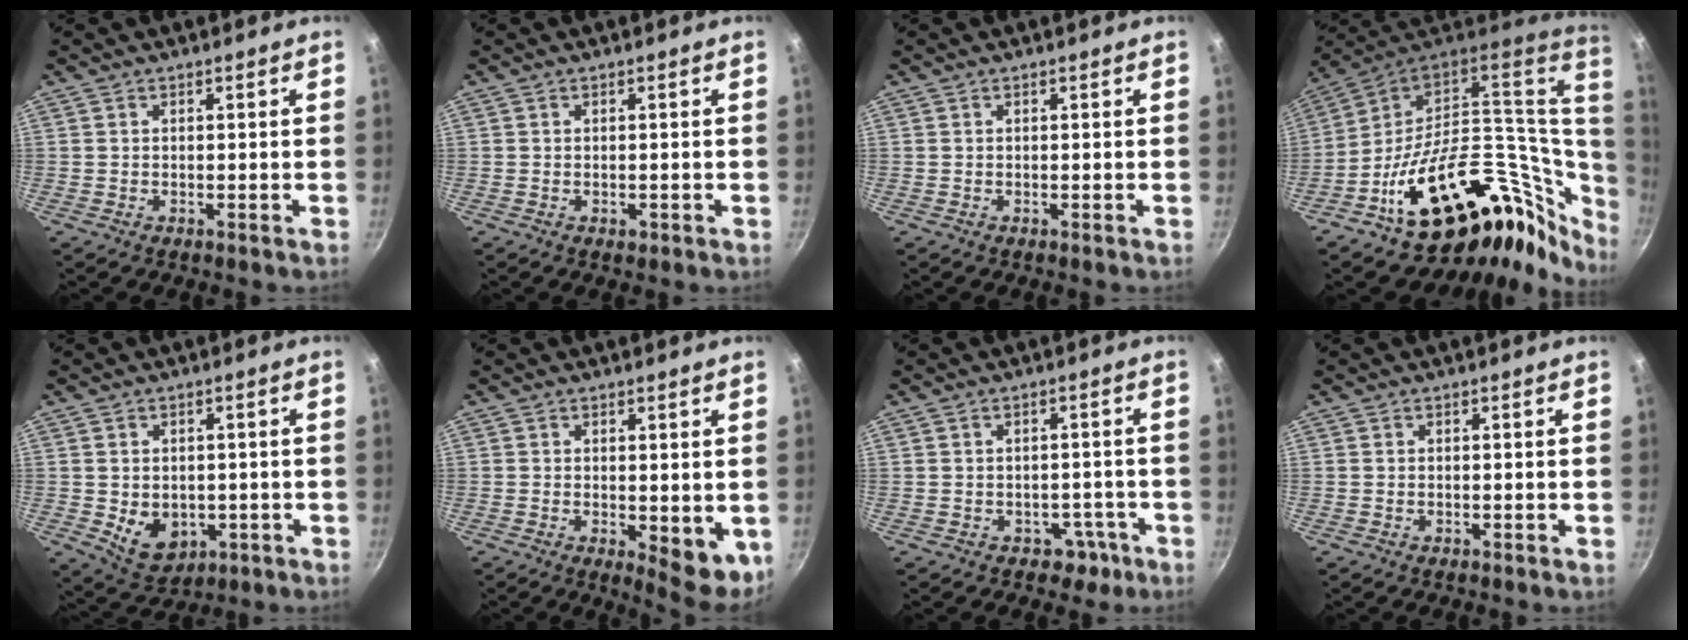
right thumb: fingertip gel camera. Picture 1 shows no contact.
{"total": 1.2, "force": [-0.4, 0.7, 0.9], "torque": [-0.011, 0.001, -0.006]}
{"total": 0.0}
{"total": 33.1, "force": [2.4, 21.9, 24.7], "torque": [-0.351, 0.004, 0.052]}
{"total": 8.0, "force": [-1.3, 6.1, 5.0], "torque": [-0.056, -0.009, -0.001]}
{"total": 7.6, "force": [-0.7, 3.3, 6.8], "torque": [-0.071, -0.010, -0.002]}
{"total": 4.0, "force": [-2.0, 3.2, 1.3], "torque": [0.012, 0.034, -0.006]}
{"total": 0.0}